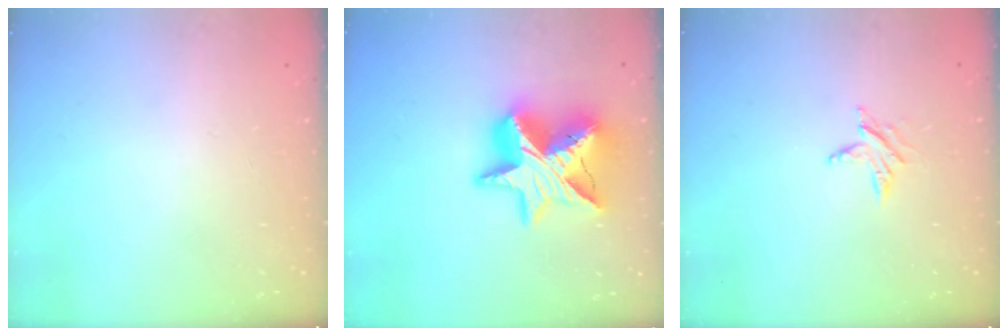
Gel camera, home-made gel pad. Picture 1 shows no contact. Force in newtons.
{"total": 18.1, "press": 18.1, "slide": 1.4}
{"total": 3.8, "press": 3.8, "slide": 0.5}